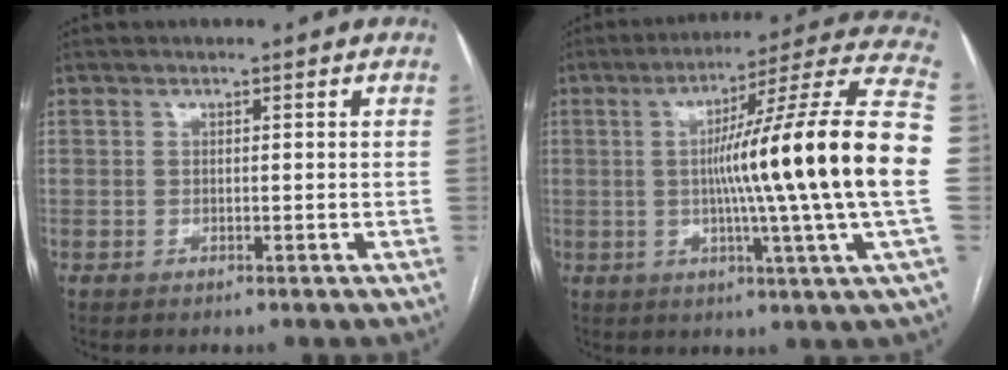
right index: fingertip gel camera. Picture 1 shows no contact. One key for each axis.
{"total": 23.7, "fx": -1.1, "fy": -2.2, "fz": 23.5, "tx": -0.299, "ty": 0.004, "tz": -0.037}